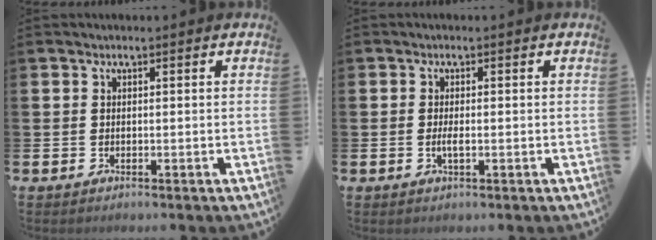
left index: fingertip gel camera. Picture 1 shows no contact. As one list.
[{"total": 1.4, "force": [-0.3, 0.4, 1.3], "torque": [-0.032, 0.003, -0.004]}]